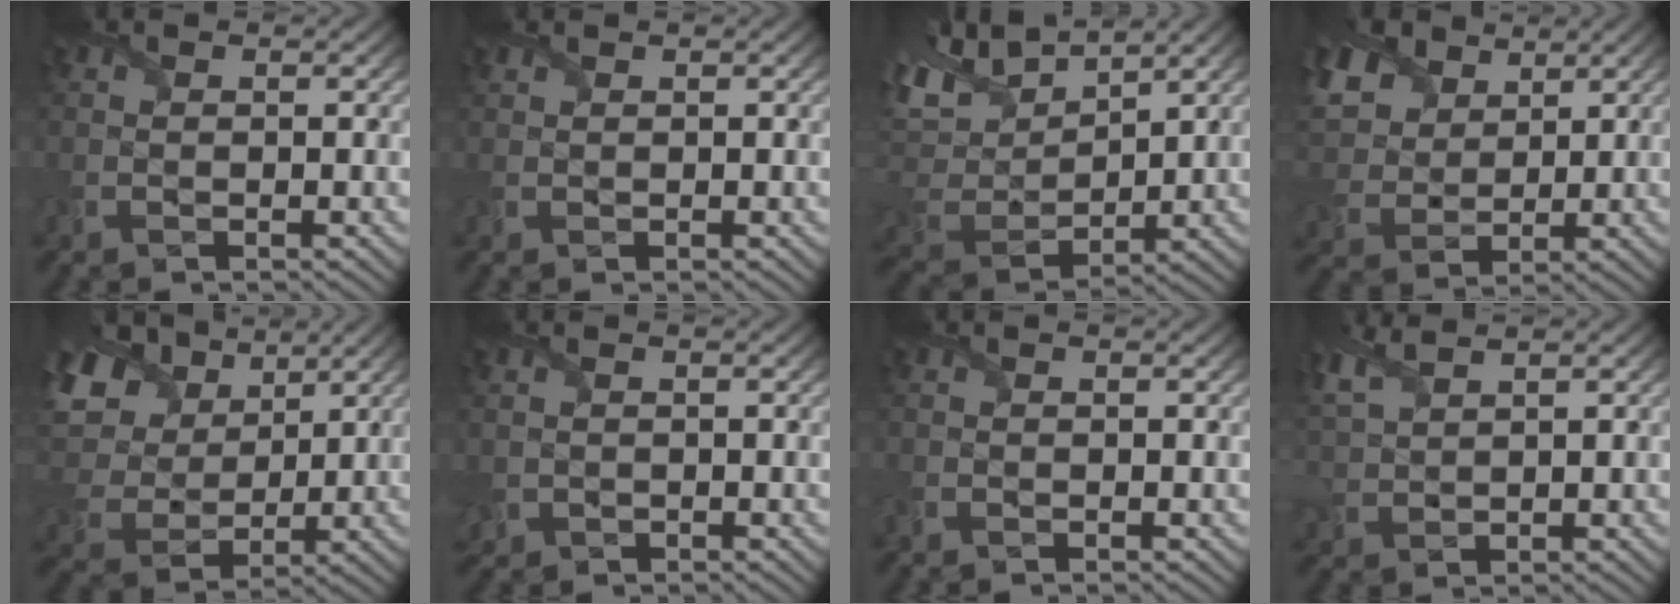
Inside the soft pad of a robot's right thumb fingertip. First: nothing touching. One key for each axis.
{"total": 0.7, "fx": 0.7, "fy": 0.1, "fz": 0.1, "tx": -0.006, "ty": 0.003, "tz": 0.018}
{"total": 12.6, "fx": 8.1, "fy": 5.4, "fz": 8.1, "tx": -0.219, "ty": 0.032, "tz": 0.148}
{"total": 9.8, "fx": 5.3, "fy": 6.5, "fz": 5.1, "tx": -0.158, "ty": 0.022, "tz": 0.100}
{"total": 13.3, "fx": 5.7, "fy": 9.1, "fz": 7.8, "tx": -0.224, "ty": 0.031, "tz": 0.104}
{"total": 1.4, "fx": -0.3, "fy": 1.3, "fz": 0.3, "tx": -0.014, "ty": -0.010, "tz": -0.007}
{"total": 0.8, "fx": -0.7, "fy": 0.4, "fz": 0.2, "tx": -0.008, "ty": -0.009, "tz": -0.014}
{"total": 4.6, "fx": 3.4, "fy": 1.4, "fz": 2.8, "tx": -0.087, "ty": 0.016, "tz": 0.074}